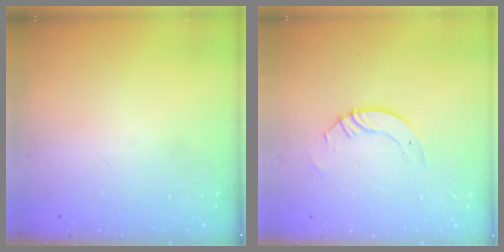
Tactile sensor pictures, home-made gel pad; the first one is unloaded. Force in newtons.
{"total": 3.7, "press": 3.7, "slide": 0.3}